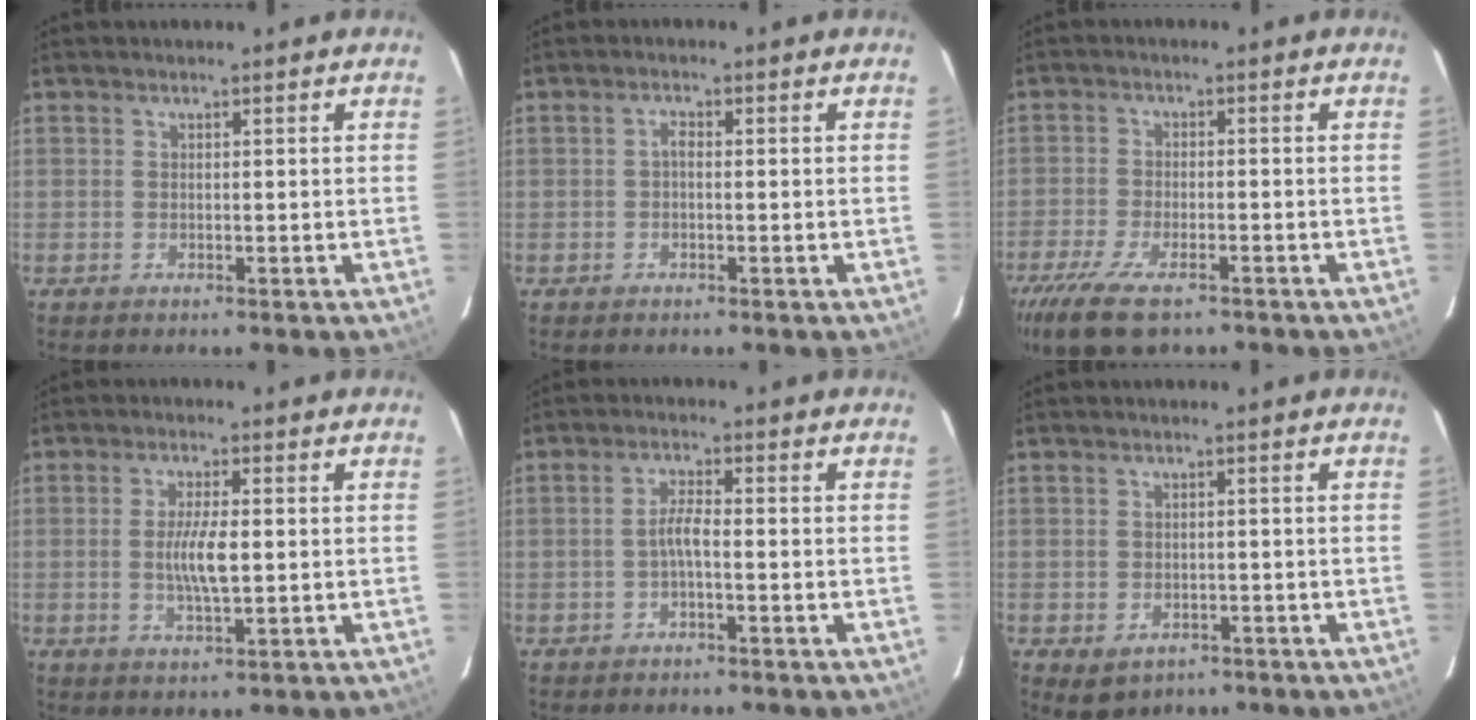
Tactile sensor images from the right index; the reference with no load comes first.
{"total": 1.2, "force": [-0.3, 0.6, 0.9], "torque": [-0.018, 0.007, -0.007]}
{"total": 12.4, "force": [-8.5, 4.6, 7.7], "torque": [-0.185, -0.039, -0.155]}
{"total": 6.0, "force": [-0.2, 1.5, 5.8], "torque": [-0.108, -0.004, -0.001]}
{"total": 2.6, "force": [-1.0, 0.3, 2.4], "torque": [-0.049, 0.007, -0.021]}
{"total": 4.3, "force": [-1.9, 3.3, 1.8], "torque": [-0.036, -0.003, -0.017]}